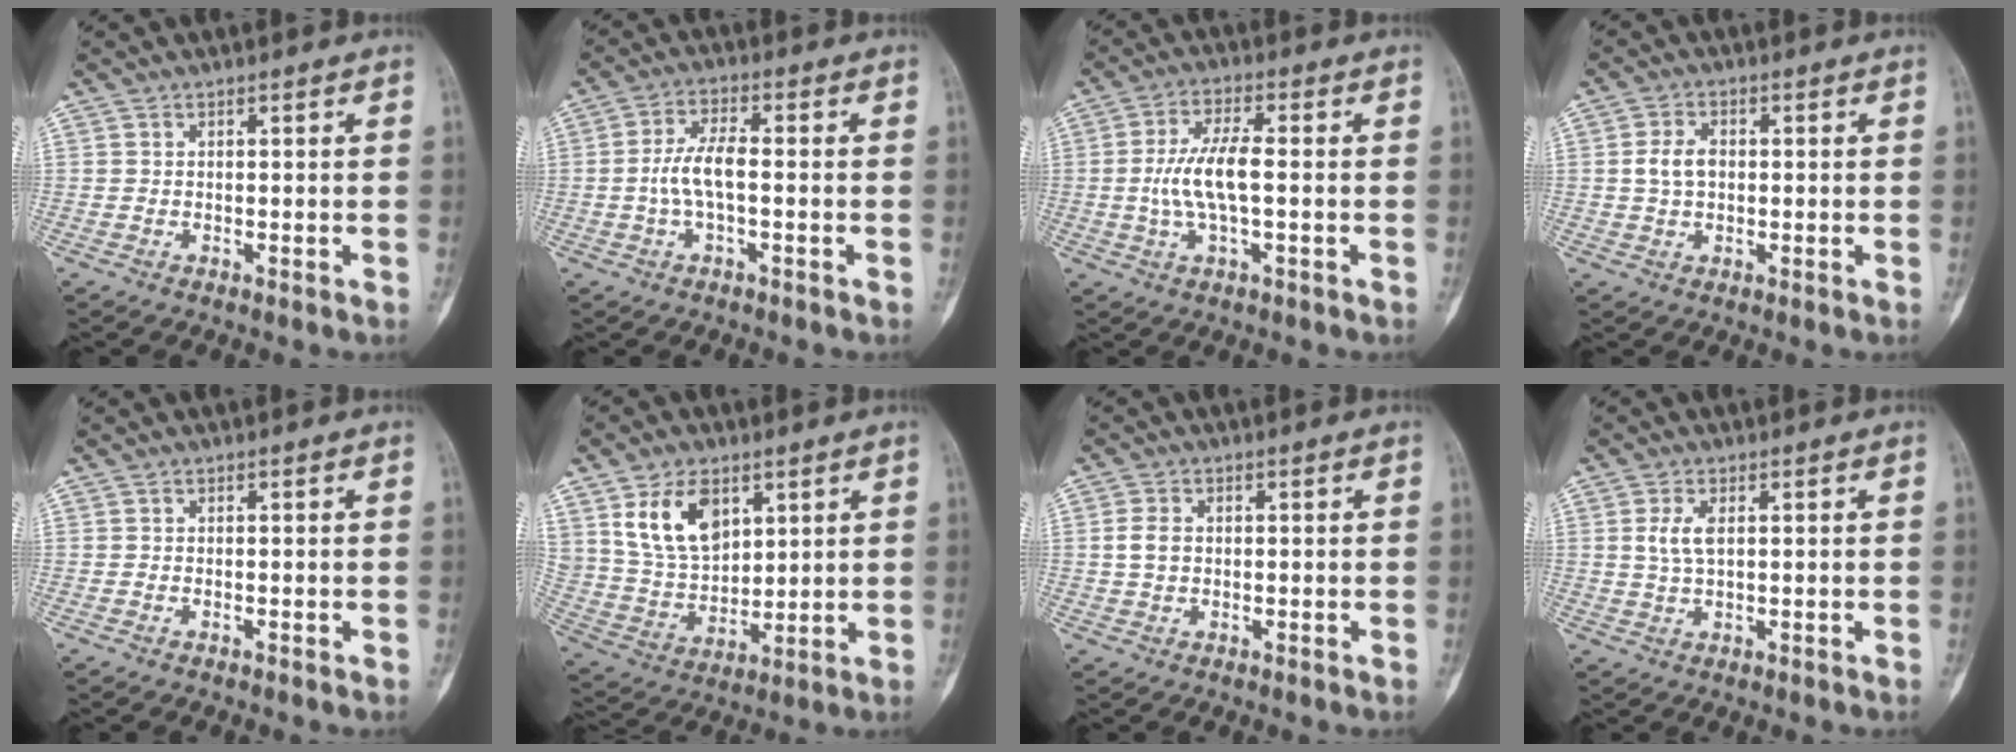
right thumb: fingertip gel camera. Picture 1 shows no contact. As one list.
[{"total": 6.2, "force": [-0.8, 2.3, 5.7], "torque": [-0.123, 0.020, -0.021]}, {"total": 8.7, "force": [-0.5, 2.9, 8.1], "torque": [-0.173, 0.013, -0.014]}, {"total": 4.5, "force": [0.2, 3.0, 3.3], "torque": [-0.066, 0.009, 0.003]}, {"total": 0.0}, {"total": 13.2, "force": [6.1, 8.4, 8.1], "torque": [-0.126, -0.025, 0.132]}, {"total": 3.2, "force": [0.3, 2.3, 2.2], "torque": [-0.044, 0.005, 0.004]}, {"total": 3.8, "force": [0.9, 1.8, 3.2], "torque": [-0.072, -0.001, 0.018]}]